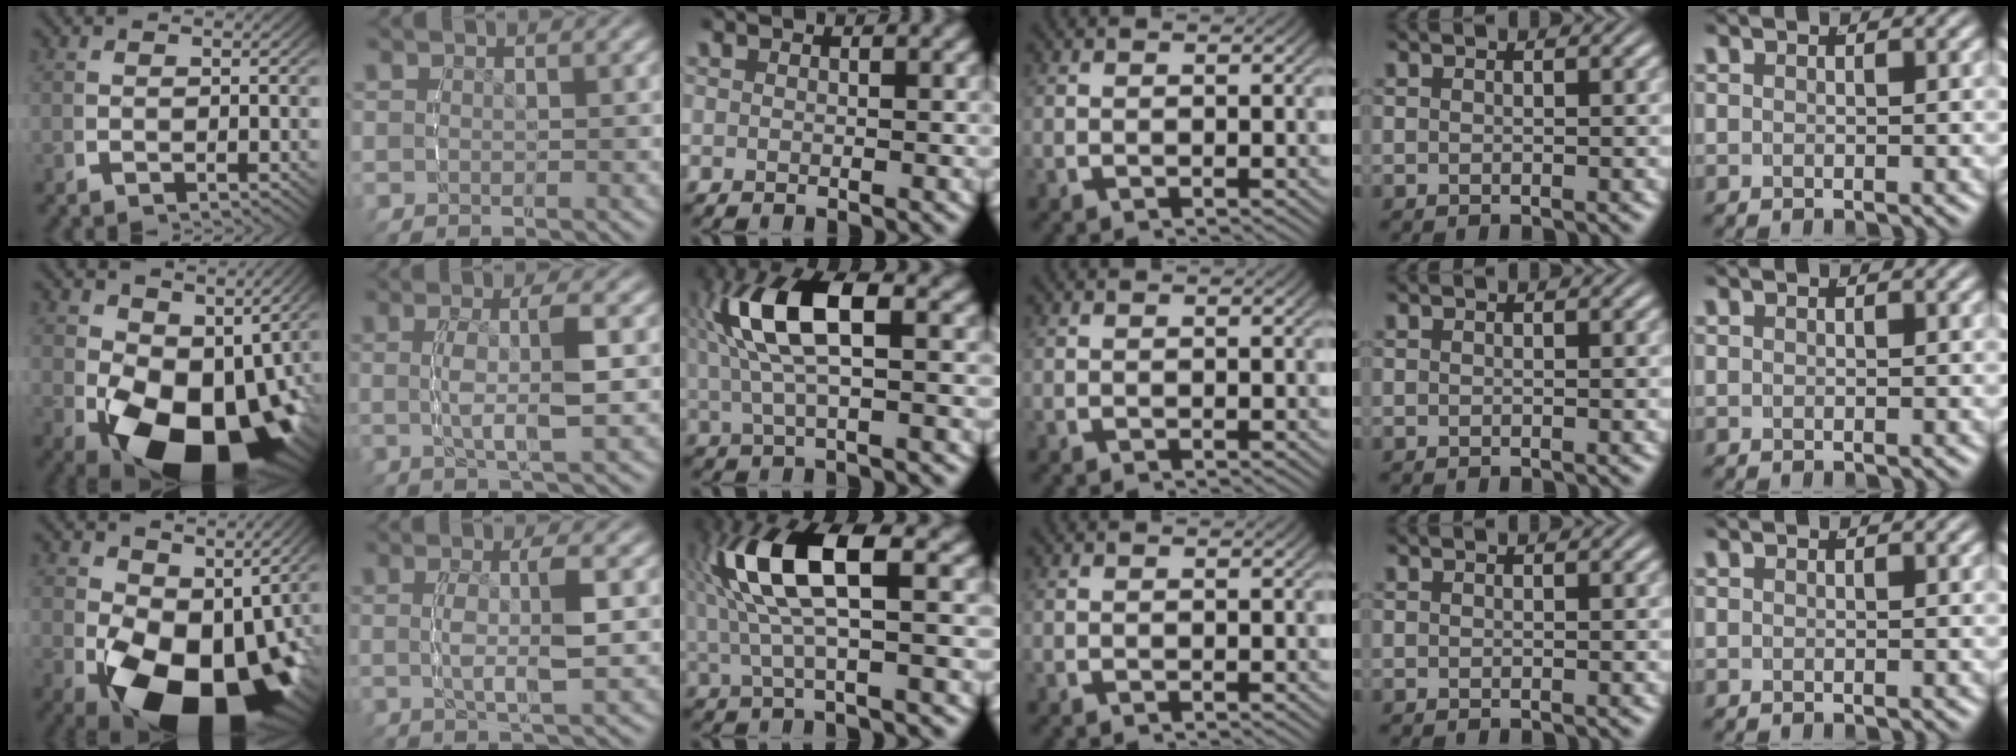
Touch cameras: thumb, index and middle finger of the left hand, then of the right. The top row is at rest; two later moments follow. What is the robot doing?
{"motion": "lift_and_place", "object": "legos"}